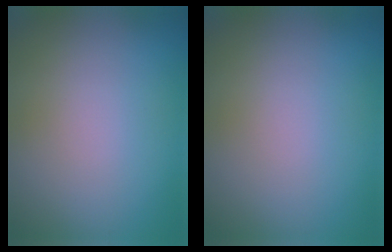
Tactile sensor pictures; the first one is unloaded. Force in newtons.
{"total": 0.0}